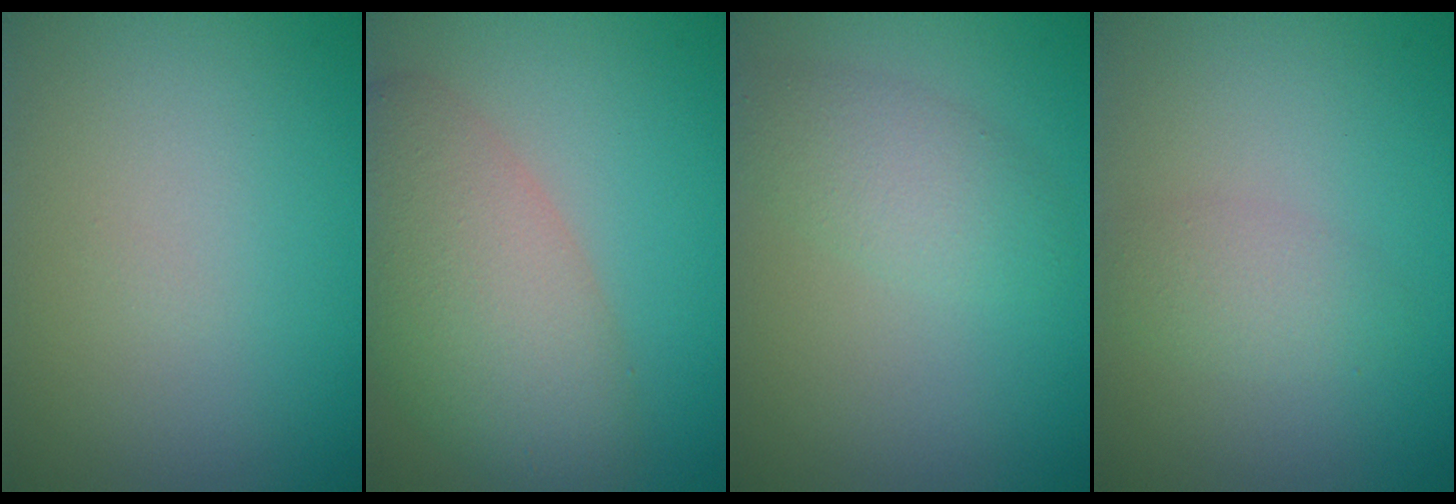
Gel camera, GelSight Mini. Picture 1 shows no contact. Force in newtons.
{"total": 7.4, "press": 7.4, "slide": 0.6}
{"total": 2.7, "press": 2.7, "slide": 0.0}
{"total": 2.0, "press": 2.0, "slide": 0.1}